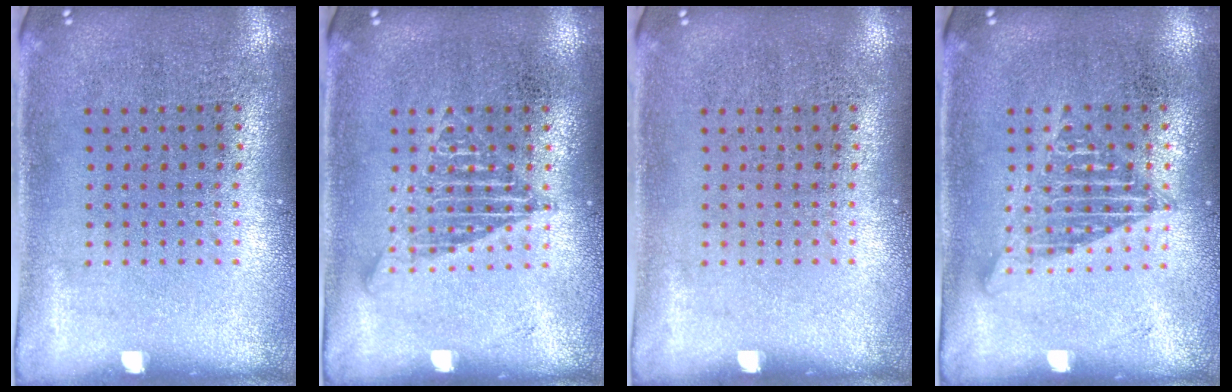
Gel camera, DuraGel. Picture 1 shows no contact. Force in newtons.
{"total": 1.7, "press": 1.7, "slide": 0.1}
{"total": 0.0}
{"total": 1.2, "press": 1.1, "slide": 0.3}